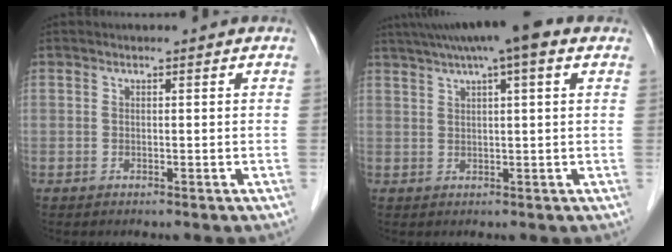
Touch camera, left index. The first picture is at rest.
{"total": 10.3, "force": [6.7, 0.9, 7.8], "torque": [-0.131, 0.040, 0.096]}